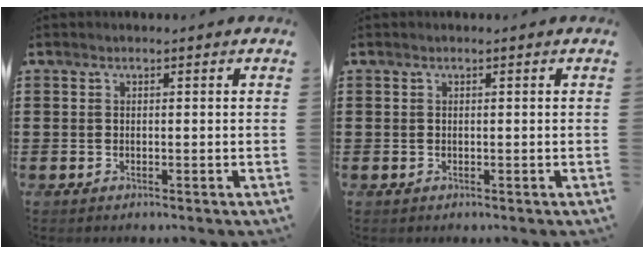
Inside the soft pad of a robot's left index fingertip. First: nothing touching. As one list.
[{"total": 0.0}]